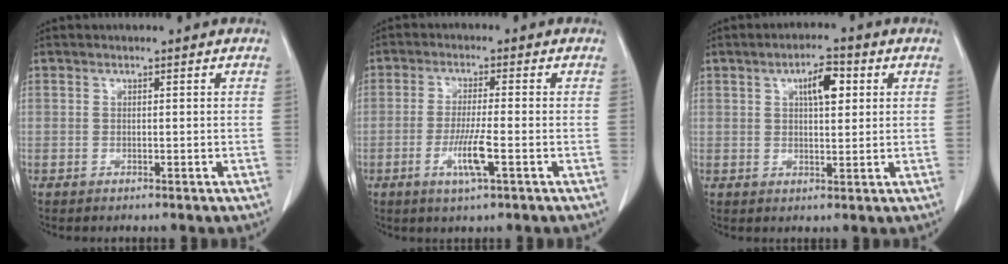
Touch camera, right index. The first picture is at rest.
{"total": 5.7, "force": [-2.1, 0.0, 5.3], "torque": [-0.104, -0.012, -0.039]}
{"total": 5.3, "force": [1.9, 1.8, 4.6], "torque": [-0.077, 0.008, 0.030]}